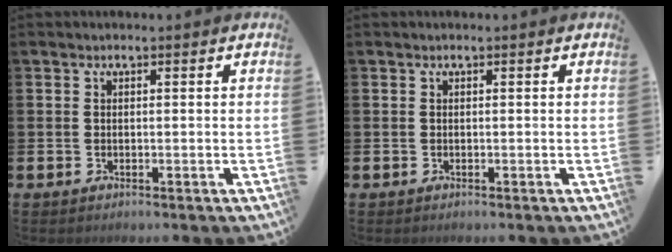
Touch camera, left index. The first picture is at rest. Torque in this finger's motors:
{"motor_torque": [0.00, 0.00, 0.00, 0.00]}